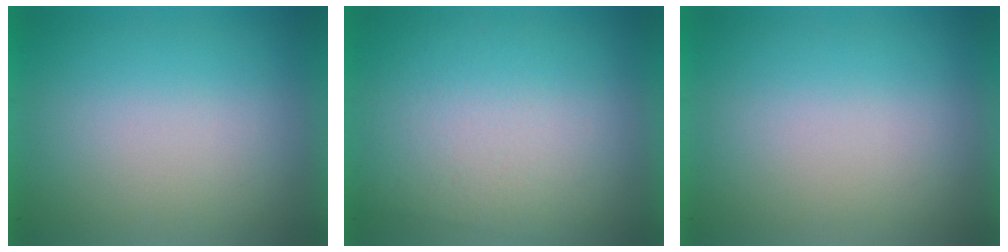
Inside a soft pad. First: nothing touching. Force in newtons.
{"total": 2.6}
{"total": 0.0}